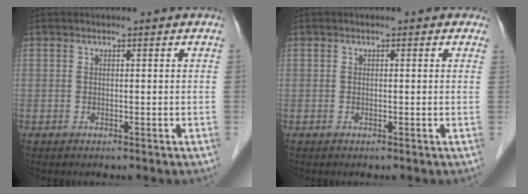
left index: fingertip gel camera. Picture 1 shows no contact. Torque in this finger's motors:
{"motor_torque": [0.80, -0.74, 0.13, 0.02]}